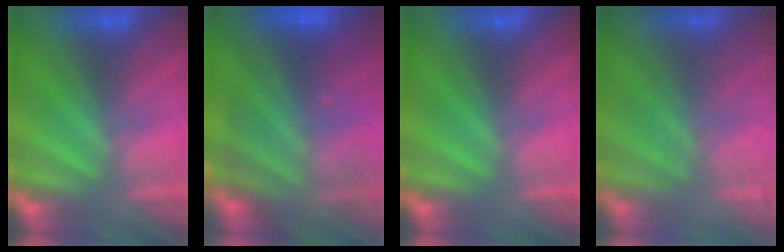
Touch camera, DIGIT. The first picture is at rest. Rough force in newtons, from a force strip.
{"total": 8.4}
{"total": 0.0}
{"total": 9.4}